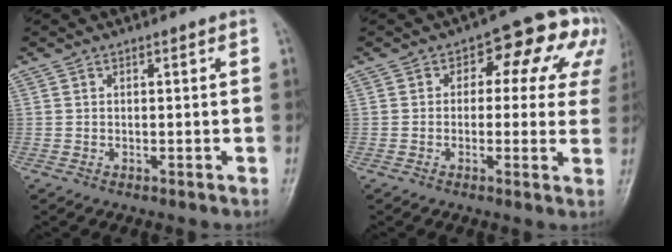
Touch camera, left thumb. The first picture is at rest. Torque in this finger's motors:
{"motor_torque": [0.16, 0.44, 0.31, 0.43, 0.08]}